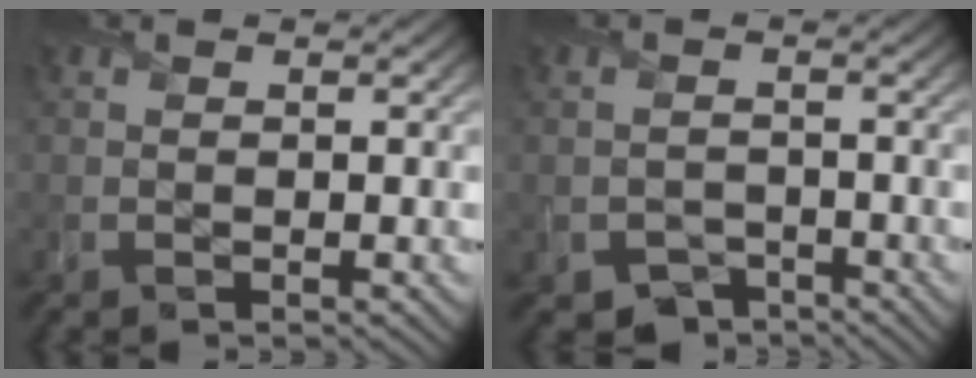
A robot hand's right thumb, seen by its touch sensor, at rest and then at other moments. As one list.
[{"total": 3.0, "force": [-2.4, 1.8, 0.5], "torque": [-0.002, -0.012, -0.045]}]